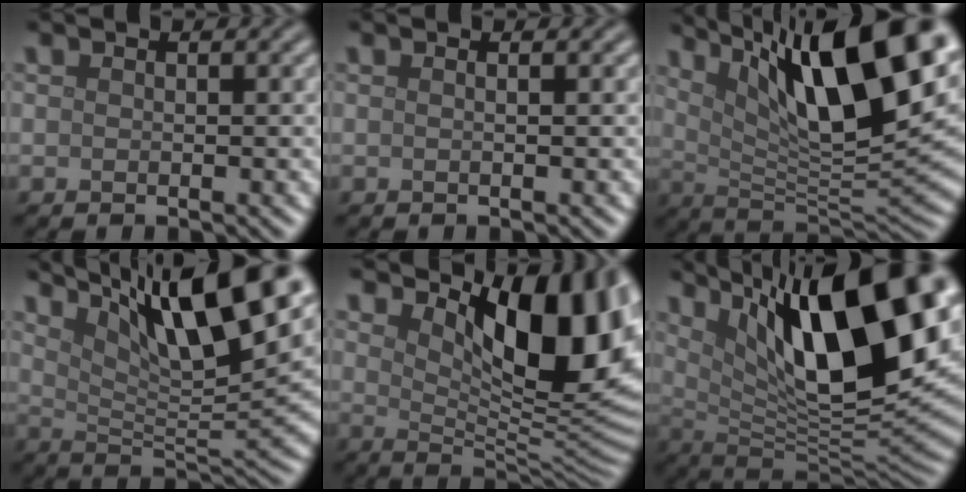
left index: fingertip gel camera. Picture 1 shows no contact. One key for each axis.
{"total": 0.9, "fx": 0.1, "fy": 0.4, "fz": 0.8, "tx": -0.008, "ty": -0.001, "tz": -0.008}
{"total": 16.6, "fx": 7.6, "fy": 5.4, "fz": 13.7, "tx": -0.211, "ty": 0.008, "tz": 0.129}
{"total": 13.9, "fx": 7.6, "fy": 3.8, "fz": 11.0, "tx": -0.168, "ty": 0.014, "tz": 0.125}
{"total": 12.0, "fx": 4.6, "fy": 4.9, "fz": 10.0, "tx": -0.128, "ty": -0.010, "tz": 0.075}
{"total": 17.8, "fx": 7.3, "fy": 6.5, "fz": 14.9, "tx": -0.232, "ty": 0.010, "tz": 0.126}